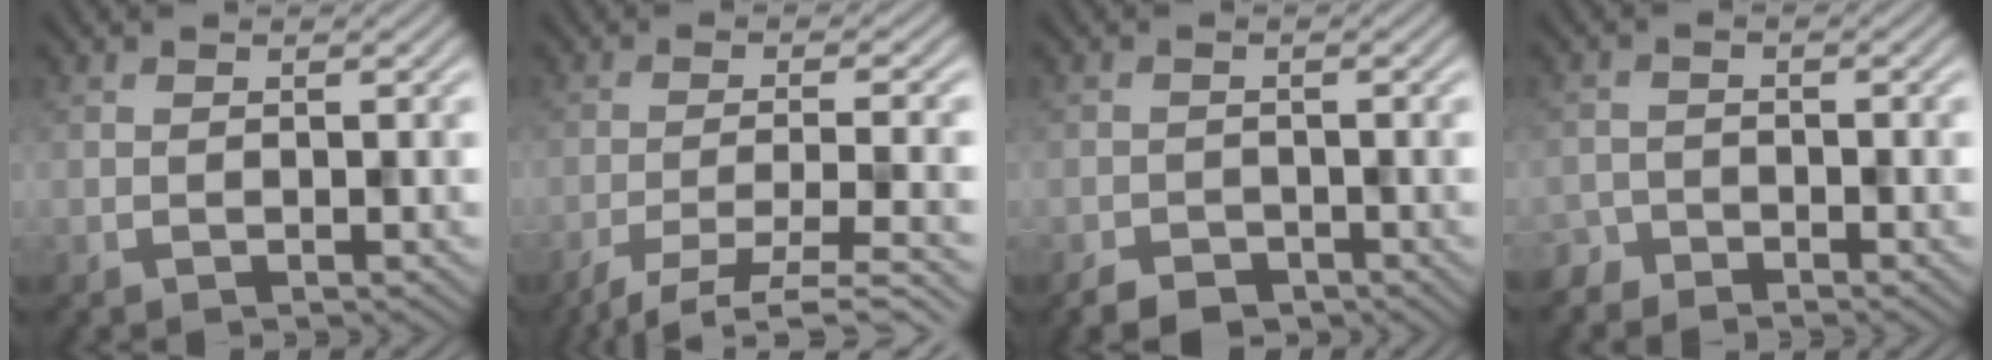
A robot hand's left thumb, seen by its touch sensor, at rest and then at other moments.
{"total": 6.6, "force": [-4.5, 1.0, 4.7], "torque": [-0.083, 0.003, -0.082]}
{"total": 2.8, "force": [-2.2, 1.5, 1.0], "torque": [-0.019, -0.006, -0.043]}
{"total": 2.2, "force": [-2.1, 0.6, -0.1], "torque": [0.002, -0.002, -0.050]}